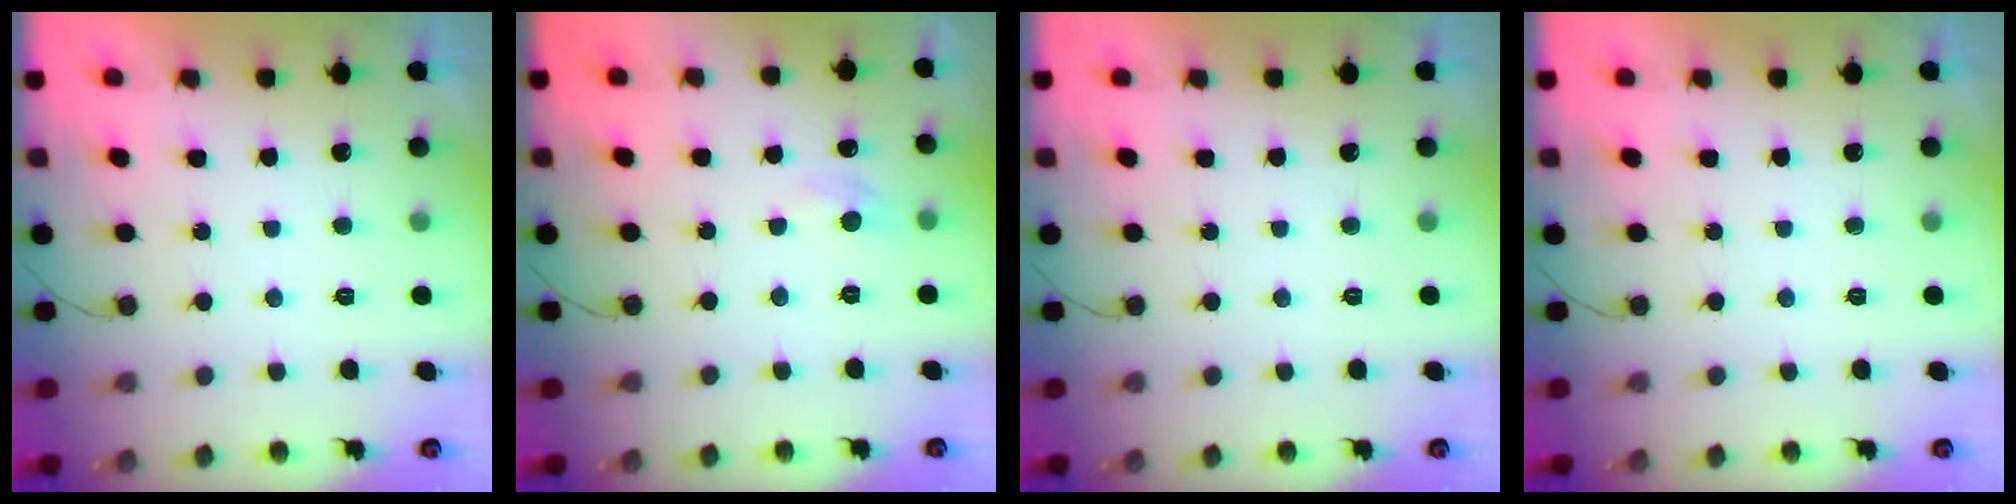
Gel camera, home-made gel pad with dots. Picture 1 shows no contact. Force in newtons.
{"total": 5.3, "press": 5.3, "slide": 0.7}
{"total": 0.0}
{"total": 0.0}